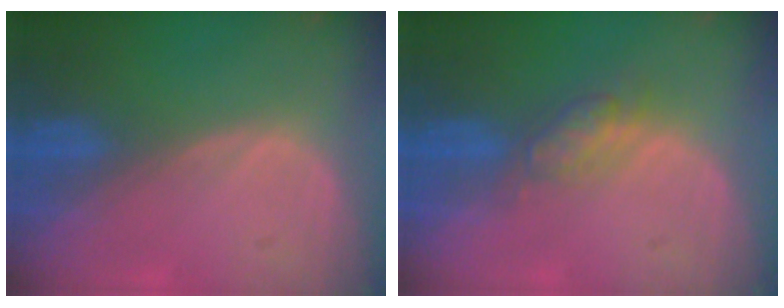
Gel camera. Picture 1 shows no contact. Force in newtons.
{"total": 4.7, "press": 4.2, "slide": 2.1}